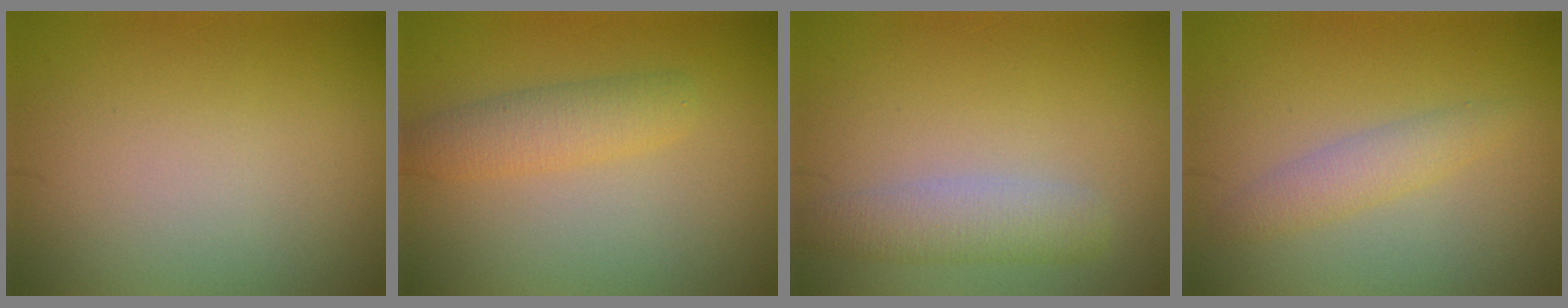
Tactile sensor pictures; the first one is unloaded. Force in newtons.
{"total": 2.8, "press": 2.8, "slide": 0.1}
{"total": 3.0, "press": 3.0, "slide": 0.1}
{"total": 2.1, "press": 2.1, "slide": 0.1}